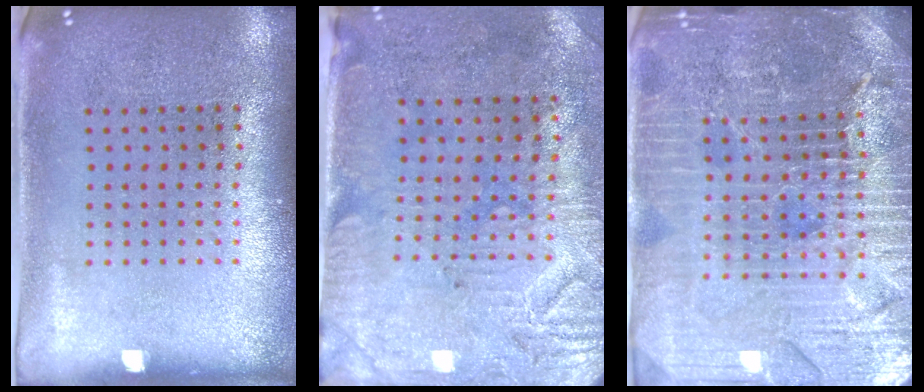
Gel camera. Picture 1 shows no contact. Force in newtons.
{"total": 3.0, "press": 2.6, "slide": 1.6}
{"total": 5.2, "press": 4.8, "slide": 2.1}